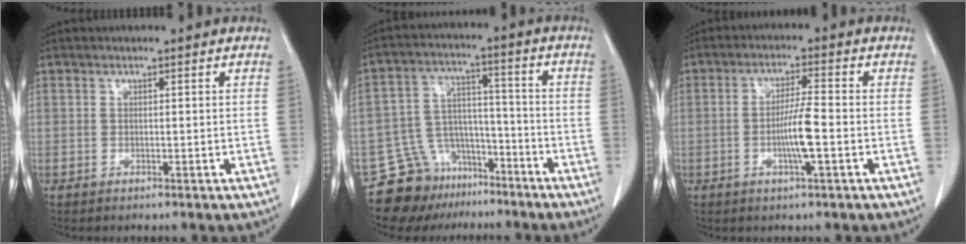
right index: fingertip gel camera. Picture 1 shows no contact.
{"total": 10.8, "force": [-8.6, 6.4, 1.3], "torque": [-0.021, 0.053, -0.139]}
{"total": 5.7, "force": [-1.4, 0.0, 5.6], "torque": [-0.108, -0.004, -0.026]}